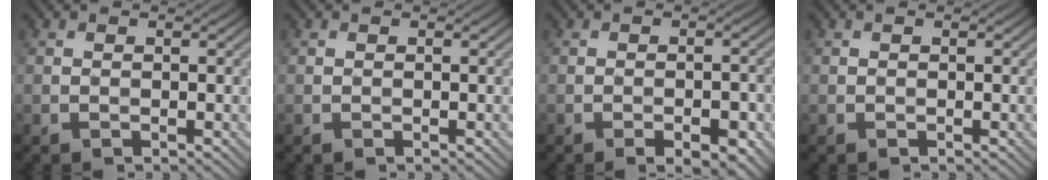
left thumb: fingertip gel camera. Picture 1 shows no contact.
{"total": 0.0}
{"total": 4.2, "force": [-2.5, 1.2, 3.2], "torque": [-0.053, 0.011, -0.028]}
{"total": 0.0}